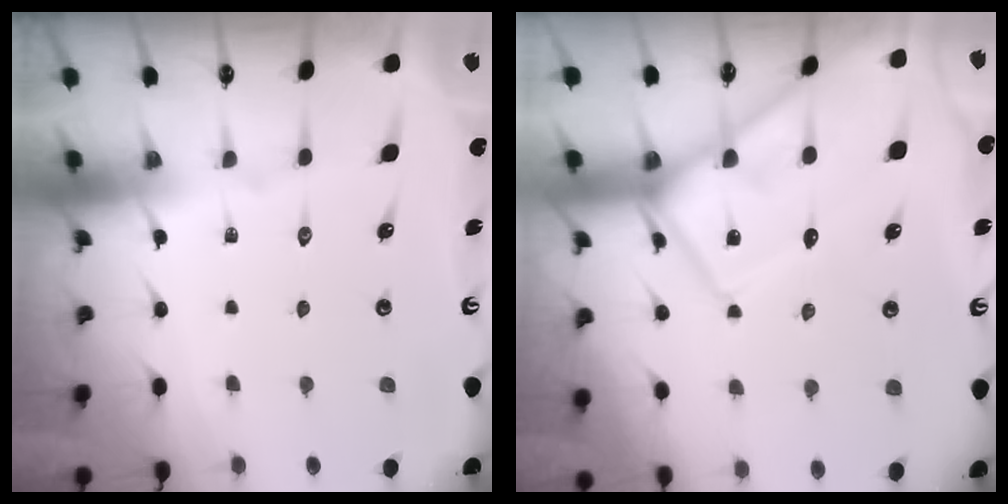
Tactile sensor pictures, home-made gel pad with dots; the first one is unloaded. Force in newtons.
{"total": 10.3, "press": 10.2, "slide": 0.9}